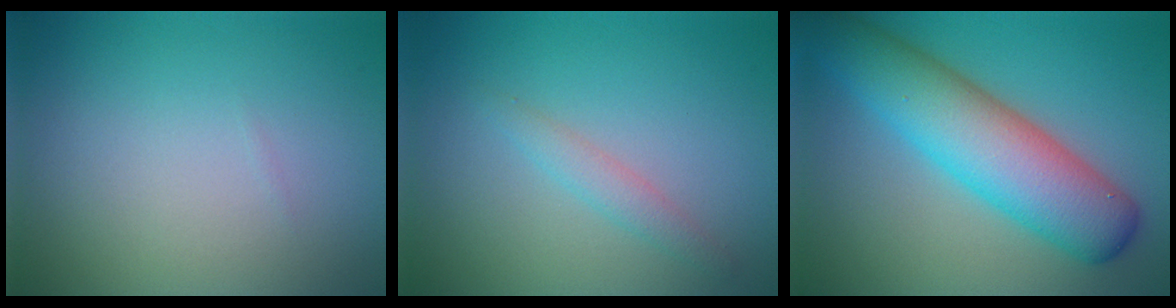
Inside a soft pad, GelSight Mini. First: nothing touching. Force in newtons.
{"total": 1.5, "press": 1.5, "slide": 0.0}
{"total": 8.5, "press": 8.5, "slide": 0.2}